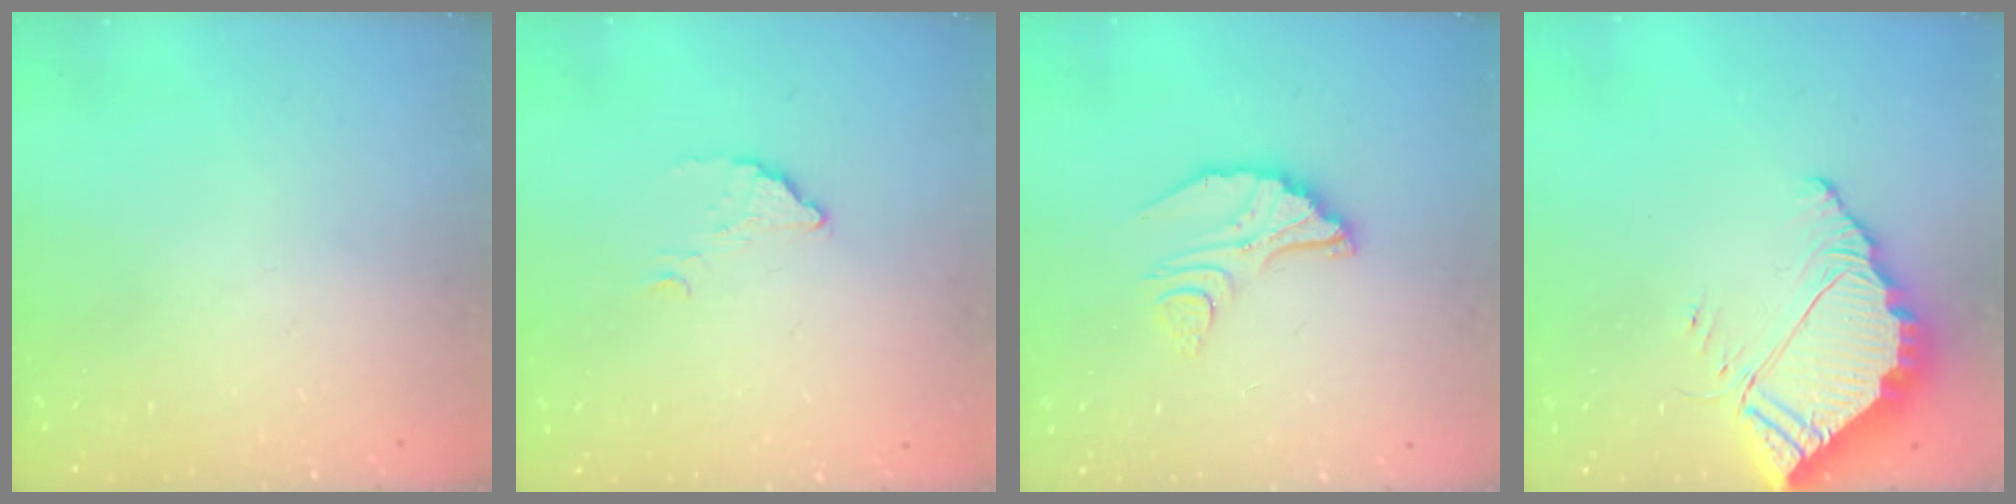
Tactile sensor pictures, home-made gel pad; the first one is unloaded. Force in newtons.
{"total": 2.9, "press": 2.9, "slide": 0.1}
{"total": 8.1, "press": 8.1, "slide": 0.7}
{"total": 8.9, "press": 8.9, "slide": 0.6}